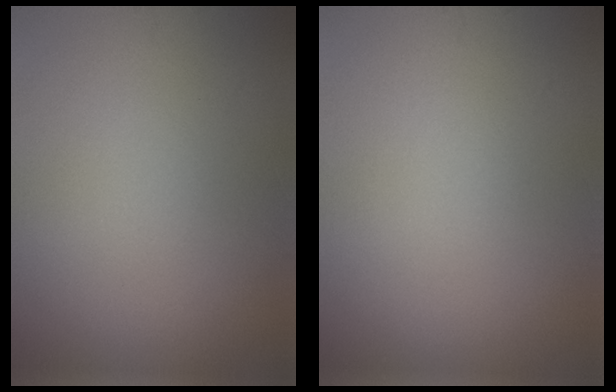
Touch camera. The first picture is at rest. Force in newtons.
{"total": 0.0}